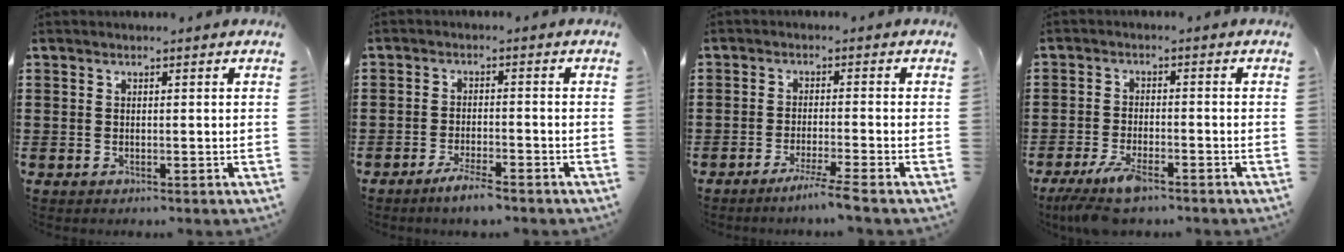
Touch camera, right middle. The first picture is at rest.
{"total": 3.4, "force": [-2.7, 0.2, 2.1], "torque": [-0.041, 0.000, -0.050]}
{"total": 3.9, "force": [-3.1, -0.8, 2.2], "torque": [-0.033, -0.009, -0.055]}
{"total": 5.8, "force": [-4.1, 1.3, 3.8], "torque": [-0.094, -0.016, -0.083]}